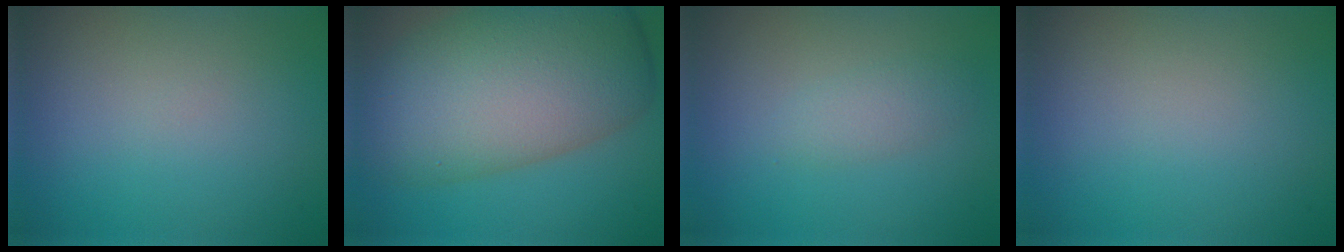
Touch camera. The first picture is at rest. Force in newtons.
{"total": 12.4, "press": 12.4, "slide": 0.3}
{"total": 1.6, "press": 1.6, "slide": 0.0}
{"total": 0.0}